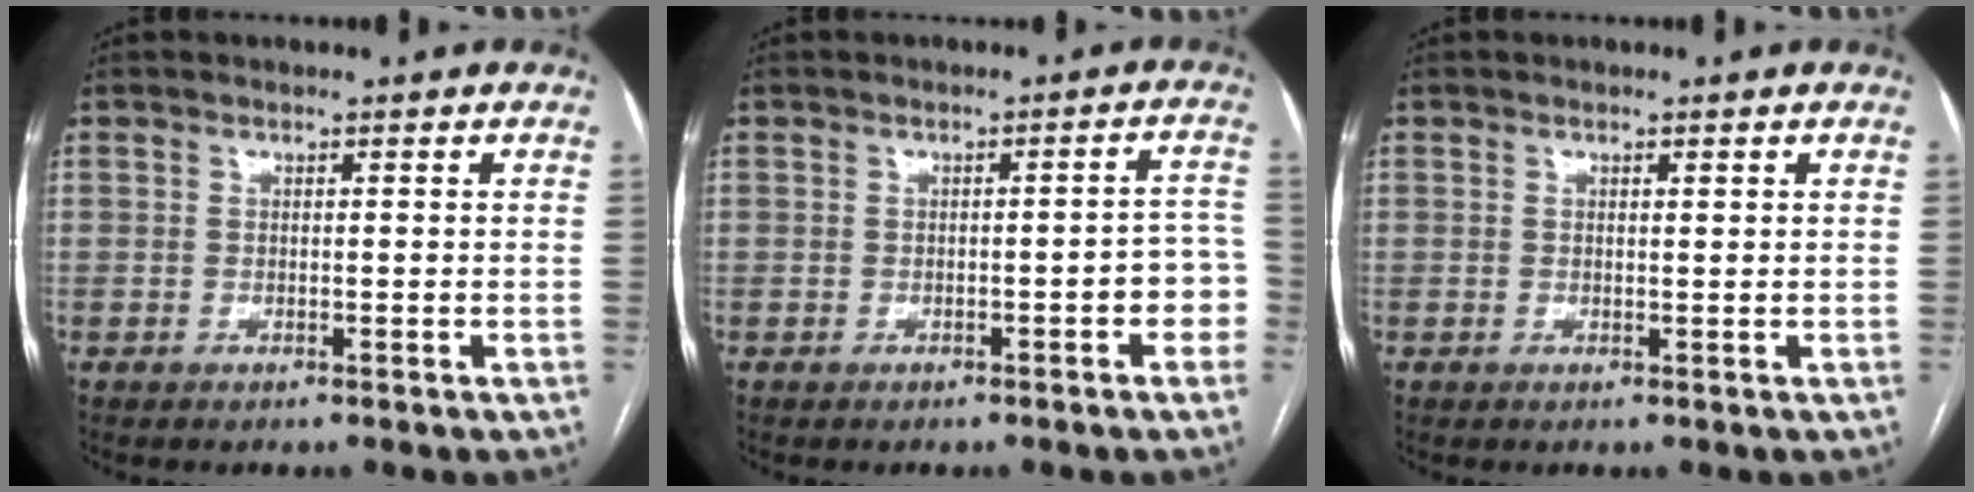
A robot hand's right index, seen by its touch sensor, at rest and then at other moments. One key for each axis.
{"total": 4.1, "fx": -1.2, "fy": 1.3, "fz": 3.7, "tx": -0.032, "ty": 0.024, "tz": -0.013}
{"total": 0.6, "fx": 0.3, "fy": 0.1, "fz": 0.5, "tx": -0.010, "ty": -0.001, "tz": 0.005}